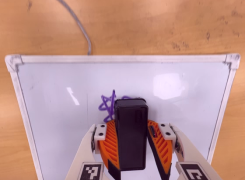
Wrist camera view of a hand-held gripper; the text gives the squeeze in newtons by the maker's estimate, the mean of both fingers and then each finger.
{"total": 13.5, "left": 15.5, "right": 11.4}